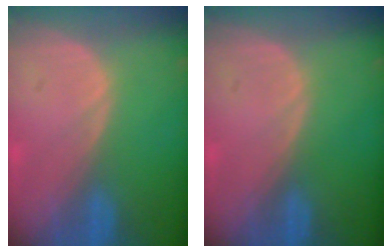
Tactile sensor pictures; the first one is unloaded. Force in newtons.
{"total": 0.0}